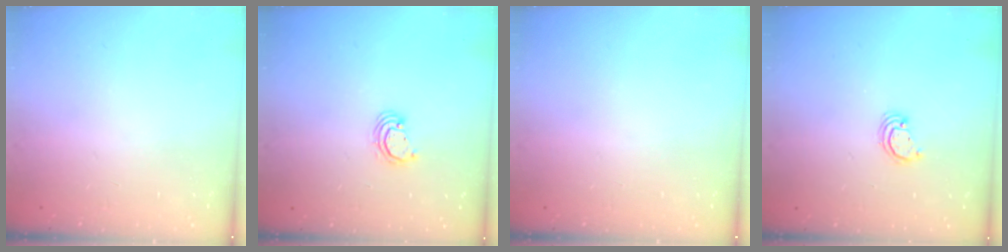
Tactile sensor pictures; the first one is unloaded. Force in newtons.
{"total": 3.1, "press": 3.1, "slide": 0.1}
{"total": 0.0}
{"total": 2.8, "press": 2.8, "slide": 0.2}